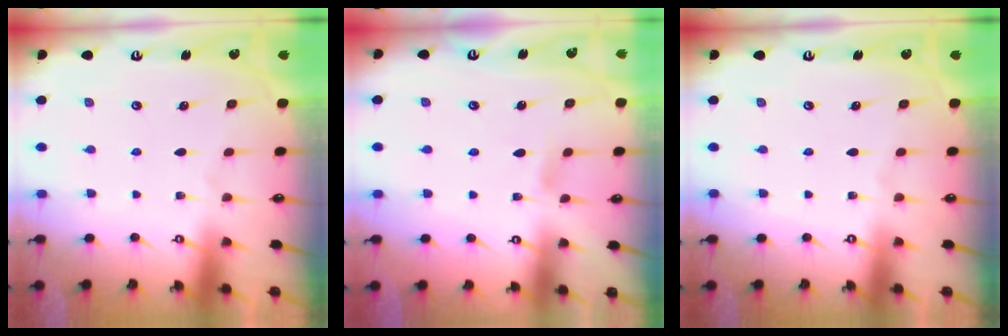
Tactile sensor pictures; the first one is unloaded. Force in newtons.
{"total": 3.6, "press": 3.6, "slide": 0.4}
{"total": 0.0}